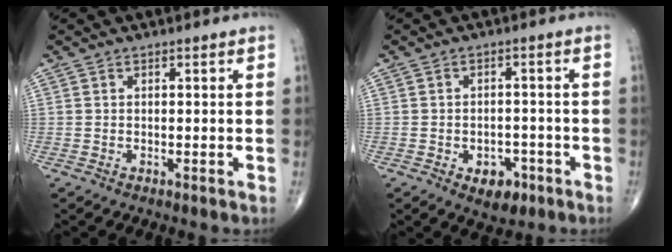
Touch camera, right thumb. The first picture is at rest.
{"total": 5.5, "force": [-2.6, 3.6, 3.2], "torque": [-0.021, 0.016, -0.031]}